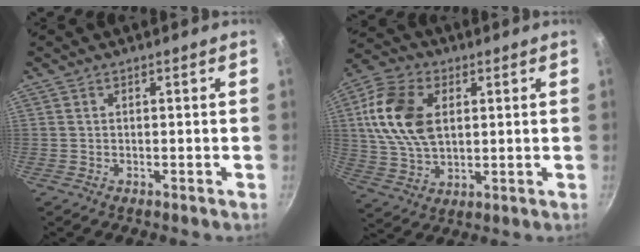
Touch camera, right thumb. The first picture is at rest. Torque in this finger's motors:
{"motor_torque": [0.33, 0.42, 1.51, -0.02, 0.34]}